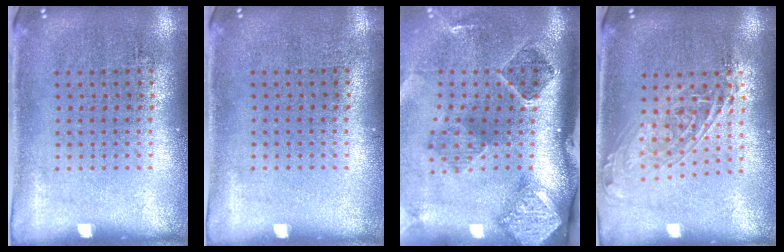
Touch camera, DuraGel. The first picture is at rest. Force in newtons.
{"total": 0.0}
{"total": 3.0, "press": 1.9, "slide": 2.3}
{"total": 1.5, "press": 1.3, "slide": 0.9}